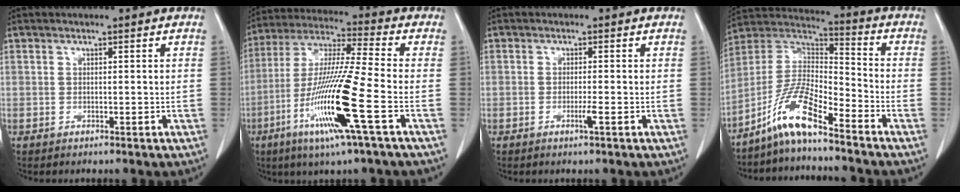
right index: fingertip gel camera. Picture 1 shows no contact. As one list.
[{"total": 16.6, "force": [-5.8, -0.7, 15.5], "torque": [-0.317, -0.023, -0.117]}, {"total": 1.6, "force": [-0.6, -0.2, 1.5], "torque": [-0.029, -0.004, -0.012]}, {"total": 10.6, "force": [-7.7, 1.2, 7.3], "torque": [-0.152, 0.015, -0.151]}]